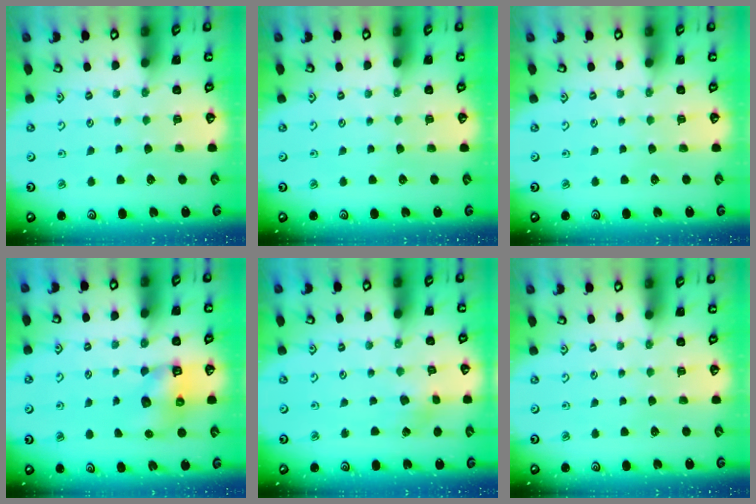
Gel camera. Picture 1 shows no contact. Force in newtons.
{"total": 0.0}
{"total": 0.0}
{"total": 7.4, "press": 7.4, "slide": 0.6}
{"total": 2.1, "press": 2.0, "slide": 0.3}
{"total": 0.0}